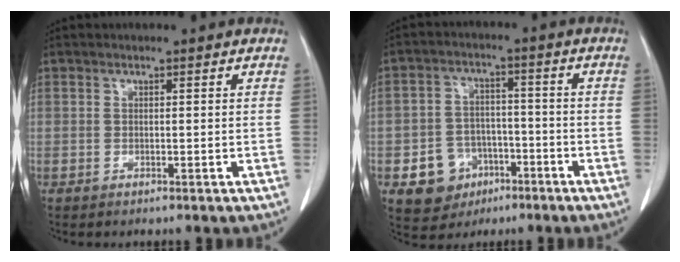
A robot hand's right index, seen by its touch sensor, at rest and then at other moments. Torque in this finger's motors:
{"motor_torque": [-0.23, -0.08, -0.41, -0.17]}